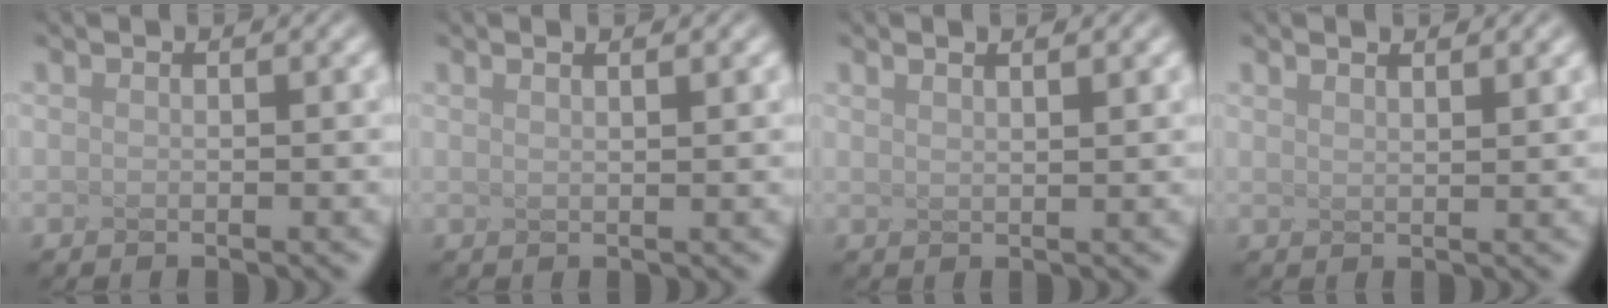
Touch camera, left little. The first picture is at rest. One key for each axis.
{"total": 1.9, "fx": 1.2, "fy": 0.6, "fz": 1.3, "tx": -0.013, "ty": 0.026, "tz": 0.007}
{"total": 2.0, "fx": 1.4, "fy": 0.5, "fz": 1.3, "tx": -0.012, "ty": 0.023, "tz": 0.012}
{"total": 1.7, "fx": 1.4, "fy": 0.4, "fz": 0.9, "tx": -0.008, "ty": 0.020, "tz": 0.015}